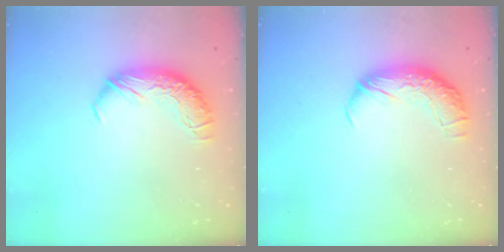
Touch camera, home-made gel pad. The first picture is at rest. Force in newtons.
{"total": 2.3, "press": 1.0, "slide": 2.1}